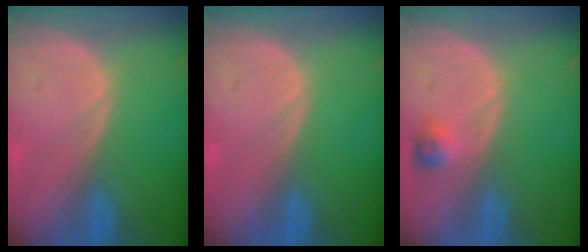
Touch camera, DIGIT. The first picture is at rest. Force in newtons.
{"total": 0.0}
{"total": 2.4, "press": 2.2, "slide": 0.9}